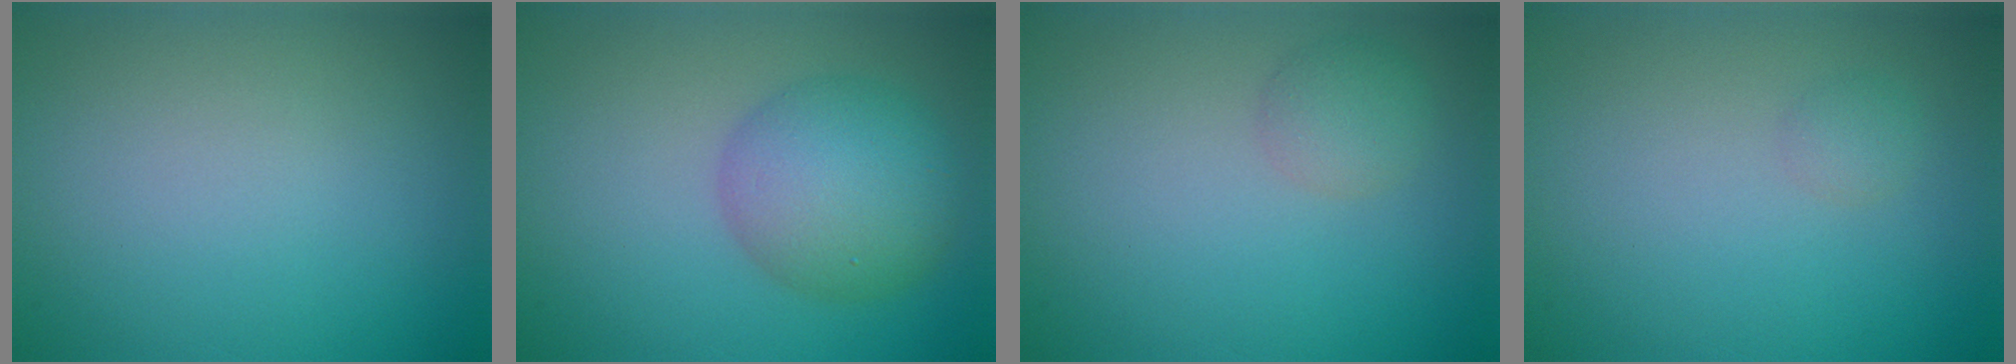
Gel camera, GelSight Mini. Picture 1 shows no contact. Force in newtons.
{"total": 6.1, "press": 6.1, "slide": 0.3}
{"total": 1.9, "press": 1.9, "slide": 0.1}
{"total": 1.0, "press": 1.0, "slide": 0.0}